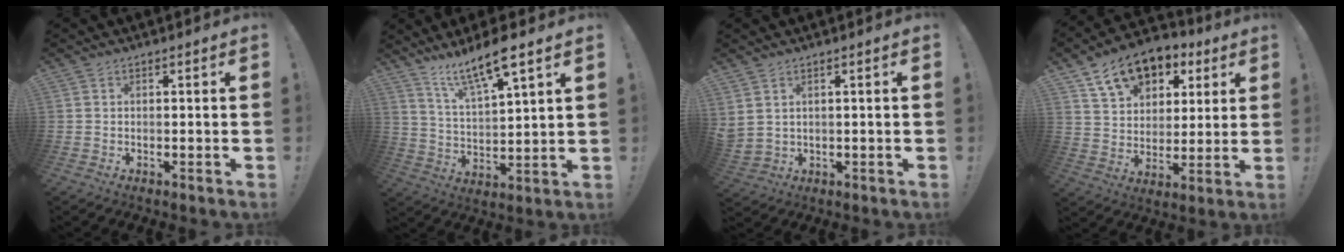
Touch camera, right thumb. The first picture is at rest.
{"total": 12.4, "force": [9.4, 2.2, 7.7], "torque": [-0.131, -0.062, 0.158]}
{"total": 2.8, "force": [1.8, 1.0, 2.0], "torque": [-0.042, -0.005, 0.035]}
{"total": 15.0, "force": [8.9, 10.0, 6.8], "torque": [-0.104, -0.046, 0.166]}